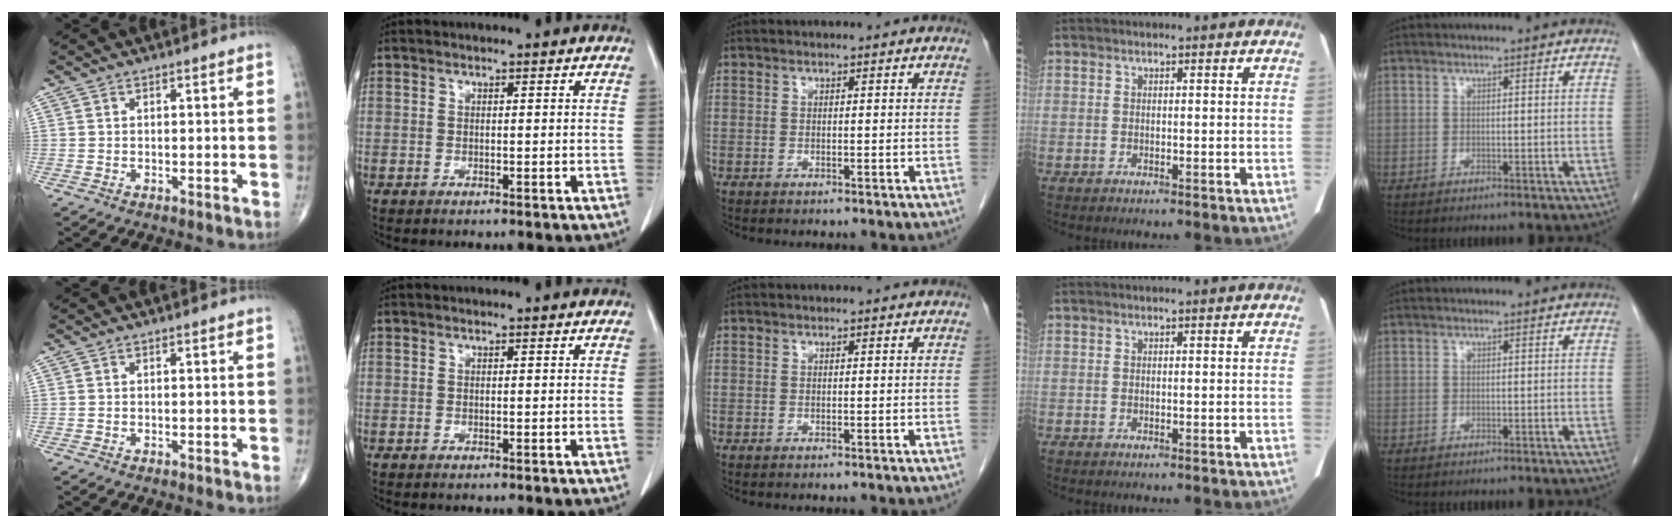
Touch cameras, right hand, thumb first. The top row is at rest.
{}